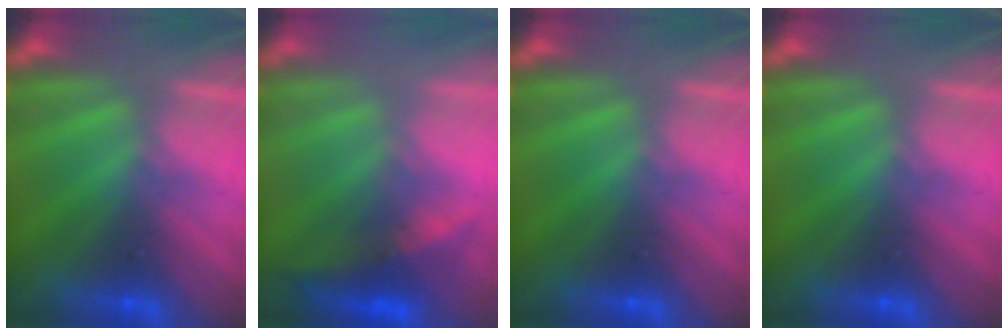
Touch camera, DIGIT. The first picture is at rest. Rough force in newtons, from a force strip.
{"total": 3.0}
{"total": 0.0}
{"total": 0.0}